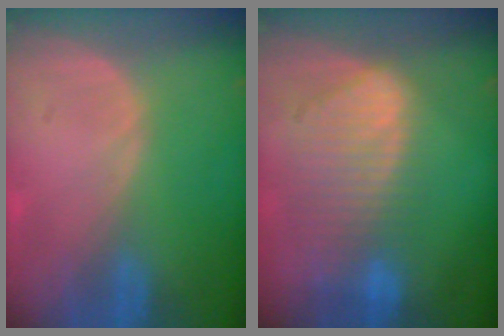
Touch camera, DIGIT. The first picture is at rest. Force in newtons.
{"total": 9.6, "press": 8.3, "slide": 4.8}